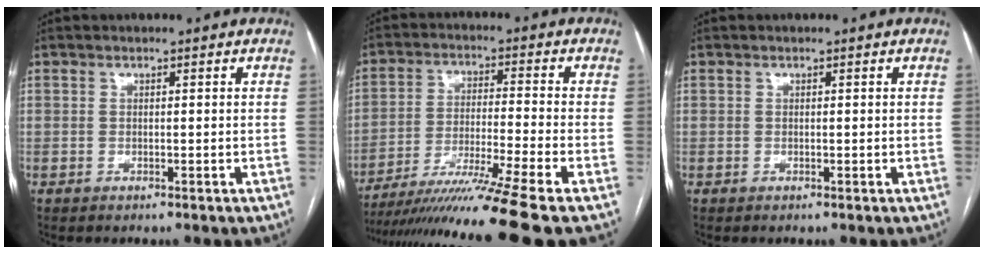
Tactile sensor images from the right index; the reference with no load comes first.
{"total": 16.2, "force": [-12.9, -3.5, 9.1], "torque": [-0.153, -0.040, -0.216]}
{"total": 0.0}